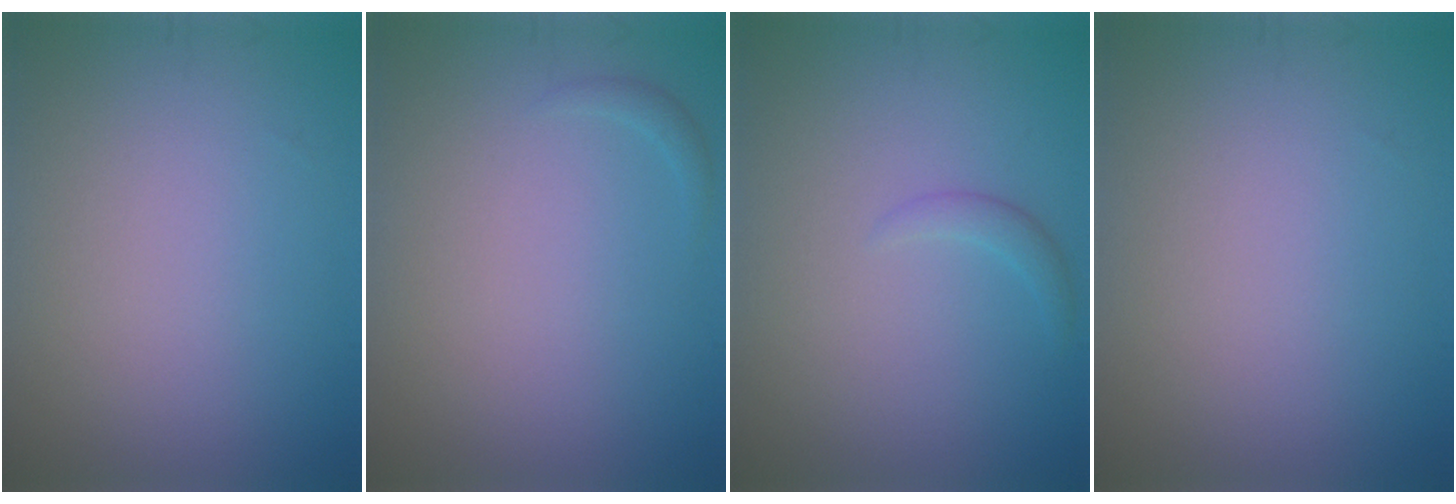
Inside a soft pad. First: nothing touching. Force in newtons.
{"total": 0.6, "press": 0.6, "slide": 0.1}
{"total": 1.1, "press": 1.1, "slide": 0.1}
{"total": 0.0}